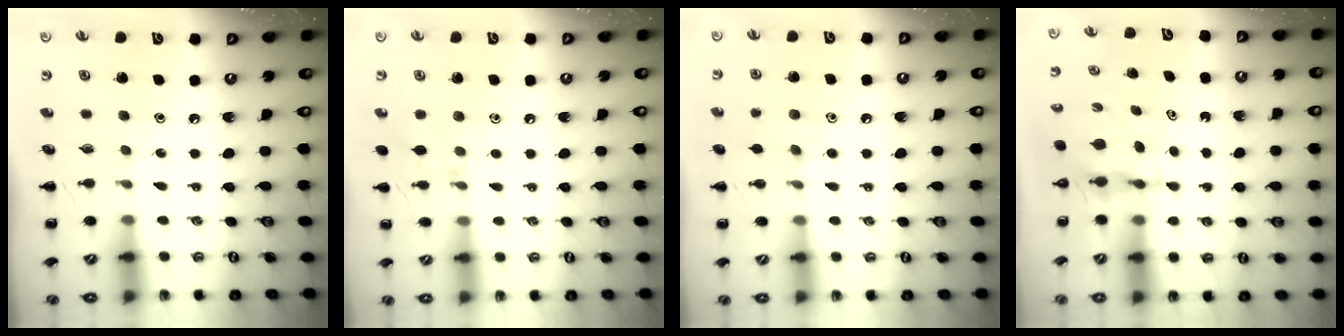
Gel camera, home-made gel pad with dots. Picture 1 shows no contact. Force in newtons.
{"total": 7.6, "press": 7.5, "slide": 1.4}
{"total": 6.9, "press": 6.6, "slide": 2.0}
{"total": 4.0, "press": 4.0, "slide": 0.3}